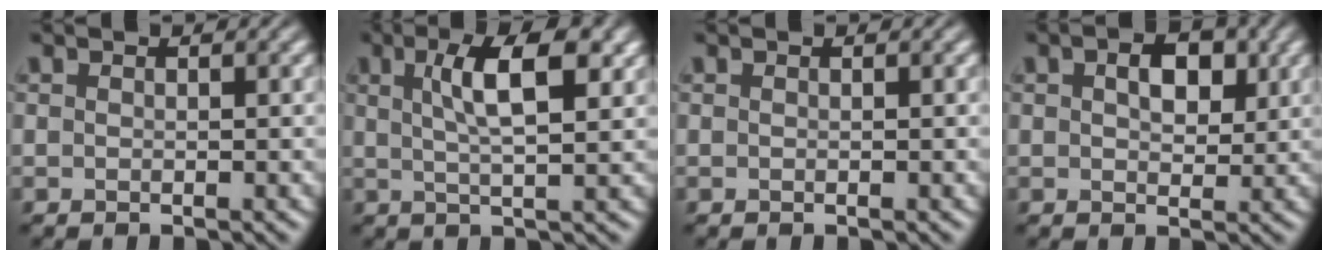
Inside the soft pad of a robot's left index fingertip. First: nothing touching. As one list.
[{"total": 5.8, "force": [1.9, 1.6, 5.2], "torque": [-0.080, 0.005, 0.030]}, {"total": 0.0}, {"total": 3.5, "force": [1.1, 2.2, 2.5], "torque": [-0.043, 0.003, 0.017]}]